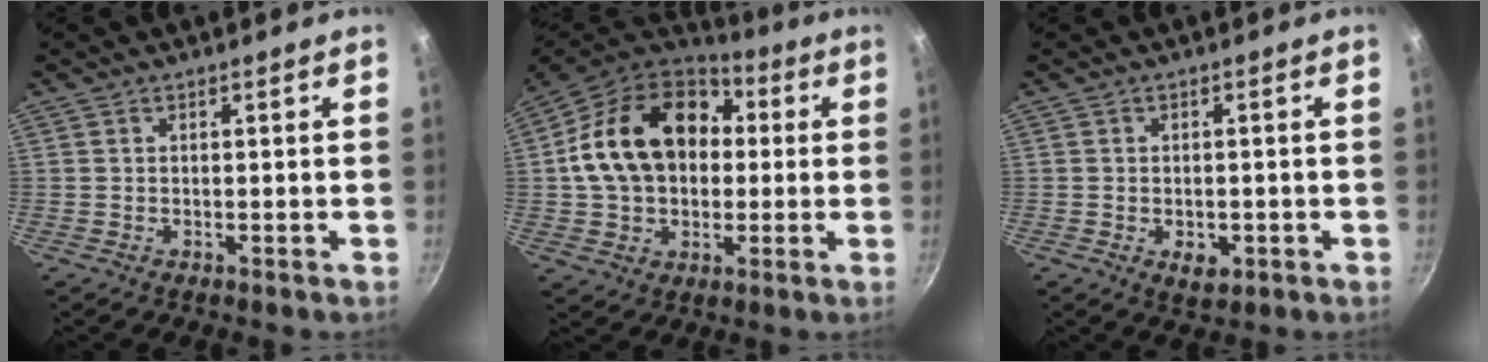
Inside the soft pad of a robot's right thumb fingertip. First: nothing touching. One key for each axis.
{"total": 21.7, "fx": 3.0, "fy": 16.0, "fz": 14.5, "tx": -0.237, "ty": 0.037, "tz": 0.046}
{"total": 3.9, "fx": -1.2, "fy": 2.5, "fz": 2.7, "tx": -0.030, "ty": 0.003, "tz": -0.011}